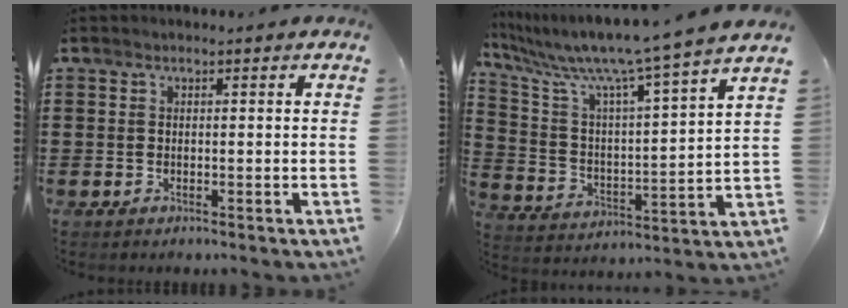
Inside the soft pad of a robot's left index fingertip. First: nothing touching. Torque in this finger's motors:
{"motor_torque": [1.09, -1.05, 0.45, 0.21]}